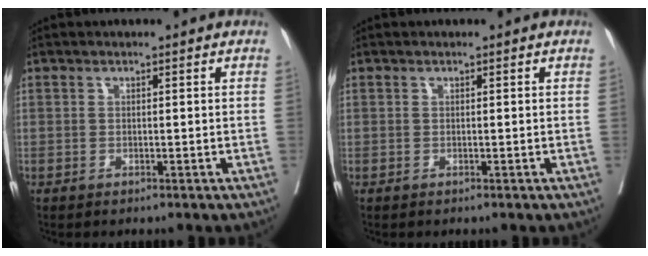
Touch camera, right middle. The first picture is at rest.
{"total": 0.0}